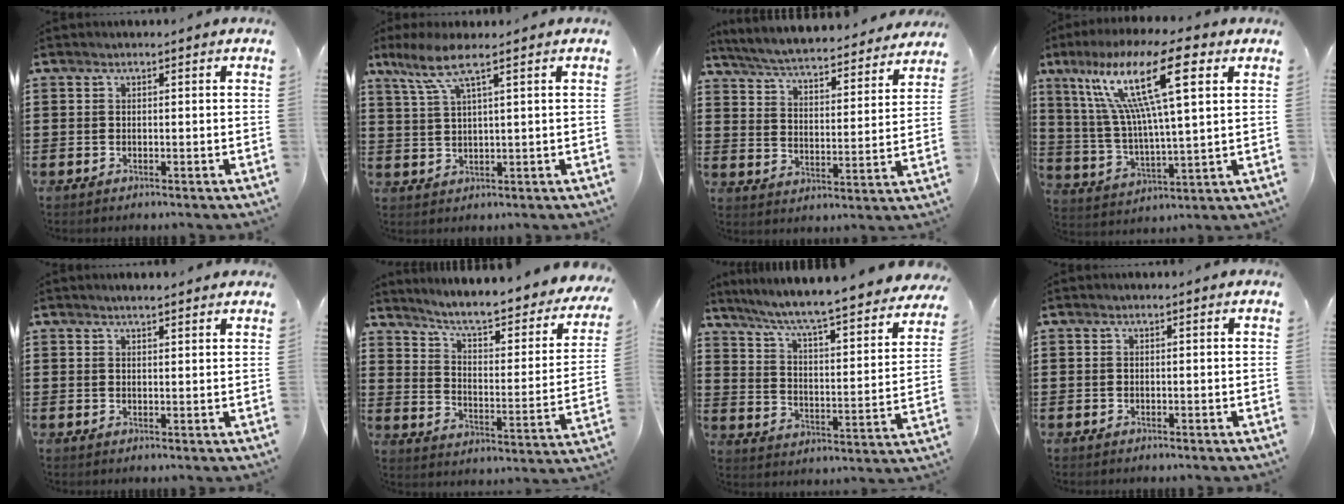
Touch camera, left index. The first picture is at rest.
{"total": 6.1, "force": [3.3, 0.8, 5.0], "torque": [-0.116, 0.000, 0.055]}
{"total": 5.2, "force": [5.0, -0.3, 1.4], "torque": [-0.052, -0.040, 0.082]}
{"total": 17.1, "force": [8.4, 3.4, 14.5], "torque": [-0.299, -0.013, 0.132]}
{"total": 1.6, "force": [1.5, 0.1, 0.5], "torque": [-0.013, 0.004, 0.029]}
{"total": 5.7, "force": [4.8, 0.4, 3.1], "torque": [-0.081, -0.044, 0.072]}
{"total": 5.7, "force": [4.9, -0.4, 3.0], "torque": [-0.081, -0.051, 0.071]}
{"total": 0.0}